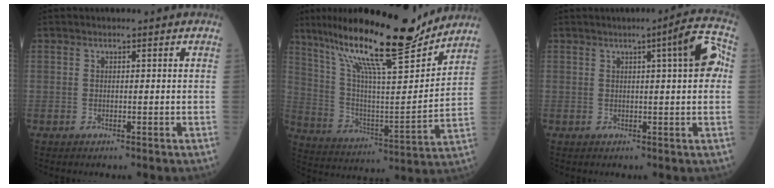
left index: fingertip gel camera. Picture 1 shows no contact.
{"total": 20.8, "force": [16.8, 1.7, 12.1], "torque": [-0.212, -0.005, 0.285]}
{"total": 5.9, "force": [1.3, 0.3, 5.7], "torque": [-0.074, 0.016, 0.011]}